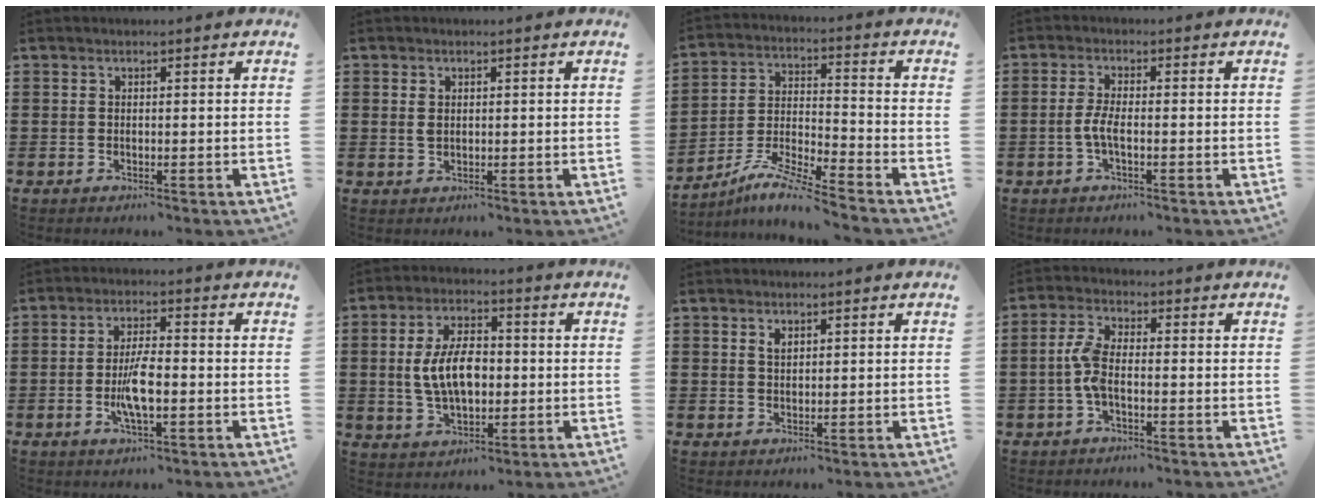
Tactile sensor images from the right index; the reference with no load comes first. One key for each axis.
{"total": 1.5, "fx": 0.5, "fy": 1.0, "fz": 1.1, "tx": -0.024, "ty": 0.004, "tz": 0.008}
{"total": 7.1, "fx": -6.5, "fy": -0.4, "fz": 2.9, "tx": -0.071, "ty": -0.014, "tz": -0.132}
{"total": 3.4, "fx": -1.0, "fy": 0.8, "fz": 3.1, "tx": -0.078, "ty": -0.005, "tz": -0.025}
{"total": 6.0, "fx": -1.3, "fy": 1.8, "fz": 5.6, "tx": -0.124, "ty": -0.005, "tz": -0.032}
{"total": 8.5, "fx": 0.0, "fy": 4.7, "fz": 7.1, "tx": -0.147, "ty": 0.005, "tz": -0.008}
{"total": 1.3, "fx": 0.7, "fy": 0.8, "fz": 0.8, "tx": -0.018, "ty": 0.004, "tz": 0.013}
{"total": 4.9, "fx": -1.0, "fy": 2.0, "fz": 4.3, "tx": -0.113, "ty": -0.005, "tz": -0.028}